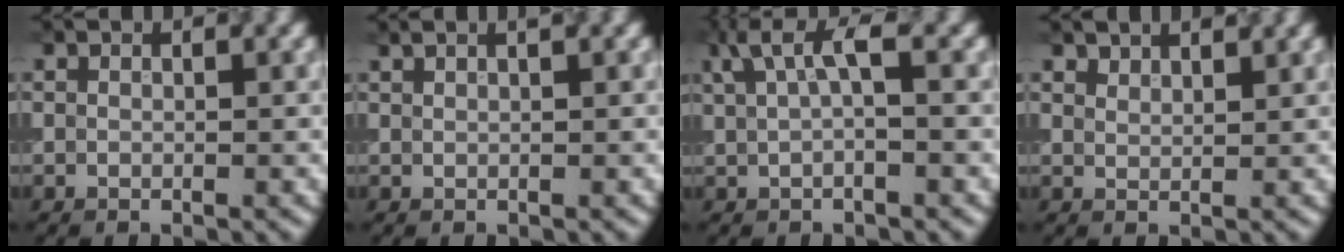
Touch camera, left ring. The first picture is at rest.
{"total": 1.4, "force": [0.9, 0.4, 0.9], "torque": [-0.006, 0.001, 0.003]}
{"total": 3.3, "force": [1.2, 0.8, 2.9], "torque": [-0.052, 0.006, 0.022]}
{"total": 2.8, "force": [2.6, 0.7, 0.9], "torque": [-0.011, -0.003, 0.041]}